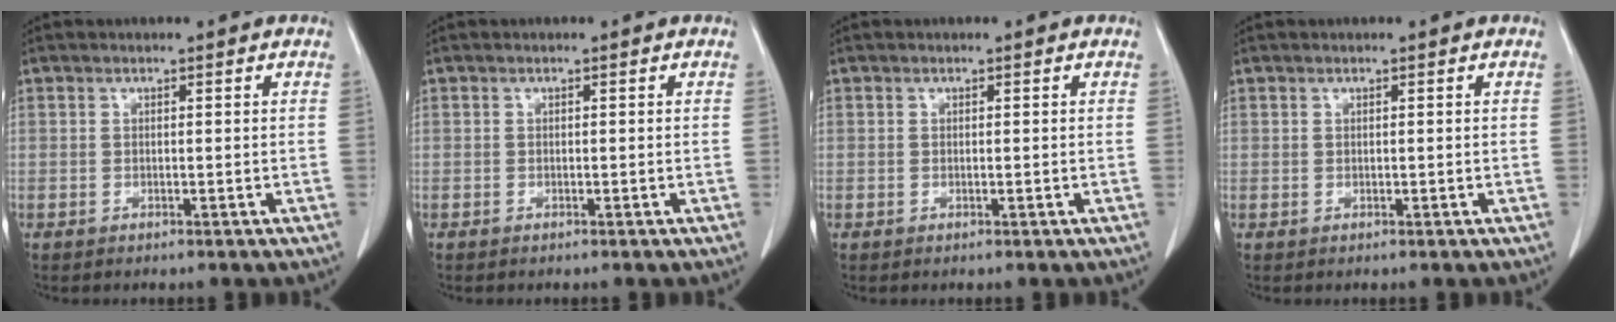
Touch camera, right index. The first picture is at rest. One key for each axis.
{"total": 0.0}
{"total": 0.0}
{"total": 0.0}